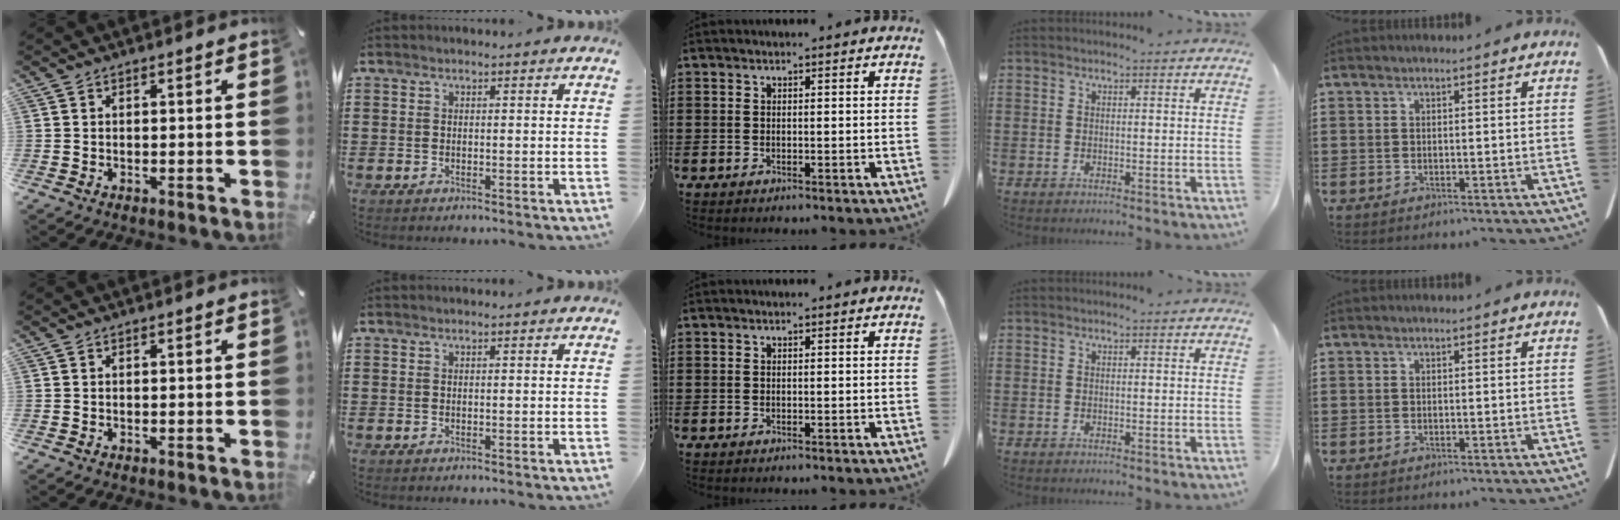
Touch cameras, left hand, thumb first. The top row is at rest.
{}